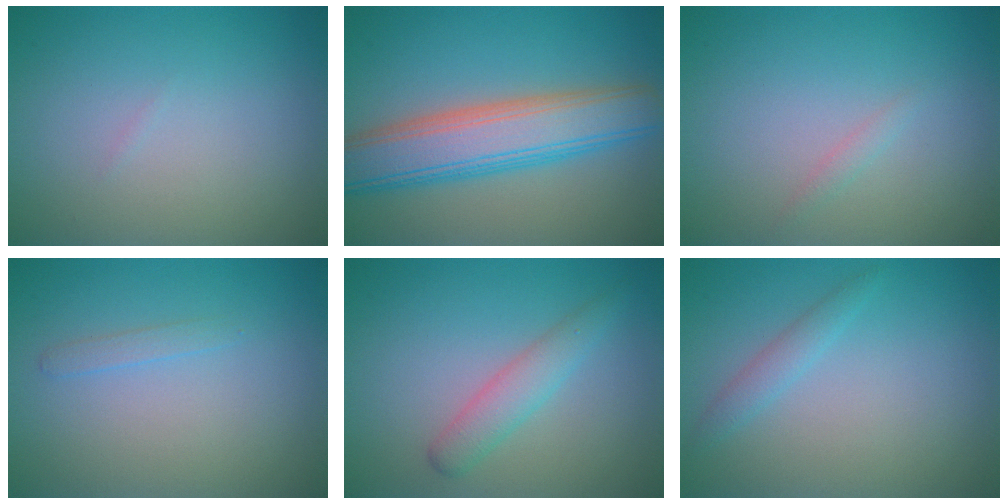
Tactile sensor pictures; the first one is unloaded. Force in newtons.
{"total": 7.8, "press": 7.8, "slide": 0.5}
{"total": 0.7, "press": 0.7, "slide": 0.1}
{"total": 0.8, "press": 0.8, "slide": 0.0}
{"total": 2.5, "press": 2.5, "slide": 0.1}
{"total": 1.5, "press": 1.5, "slide": 0.1}